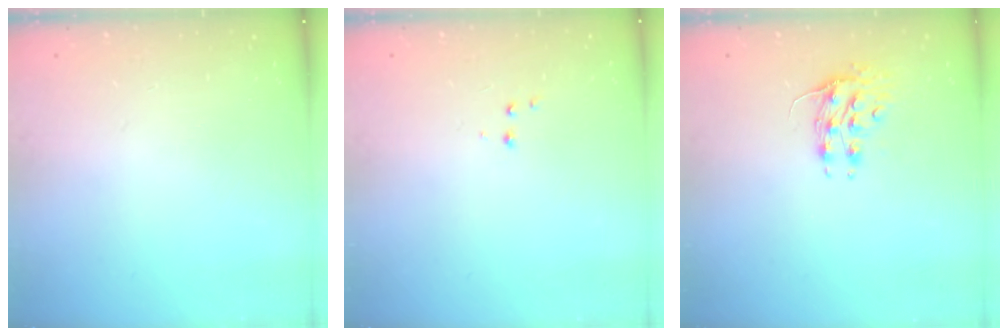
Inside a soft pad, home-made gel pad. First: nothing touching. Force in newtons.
{"total": 2.6, "press": 2.5, "slide": 0.6}
{"total": 8.4, "press": 8.3, "slide": 1.0}